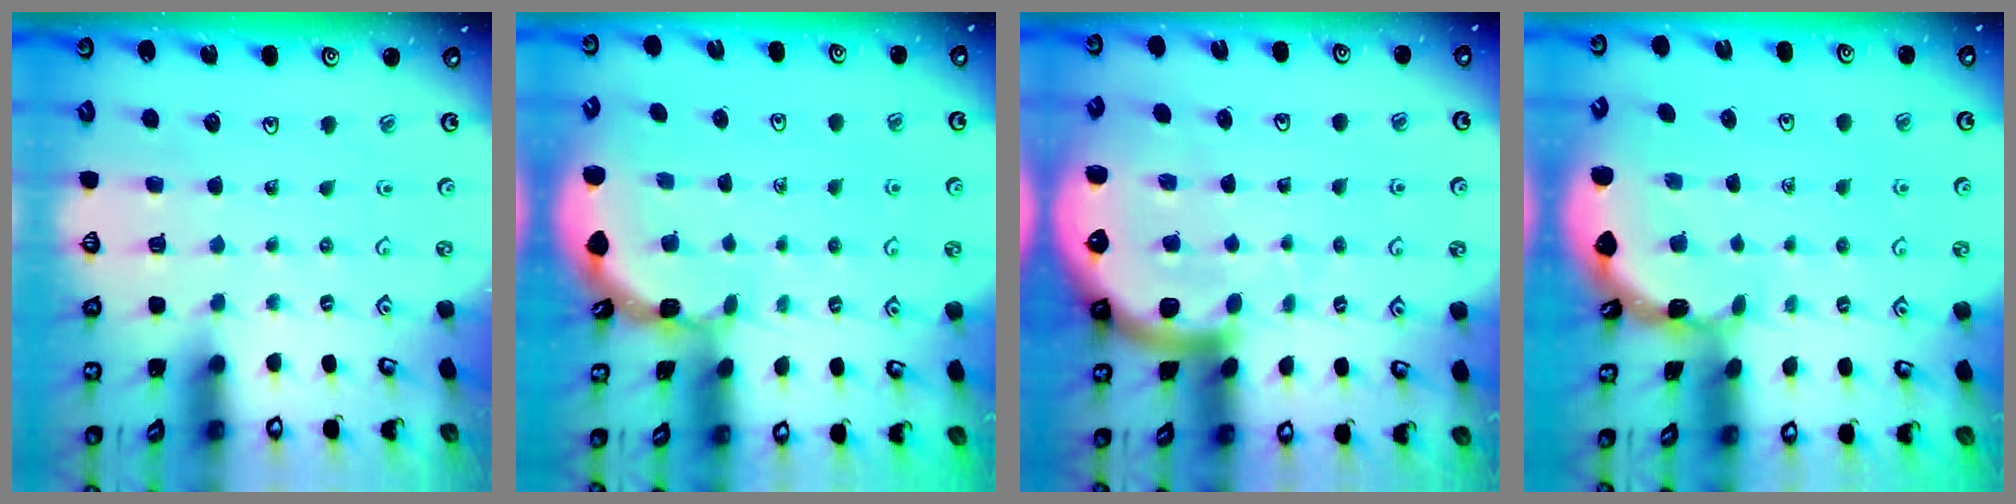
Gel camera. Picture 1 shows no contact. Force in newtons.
{"total": 1.6, "press": 1.6, "slide": 0.3}
{"total": 5.2, "press": 5.2, "slide": 0.6}
{"total": 1.6, "press": 1.6, "slide": 0.1}